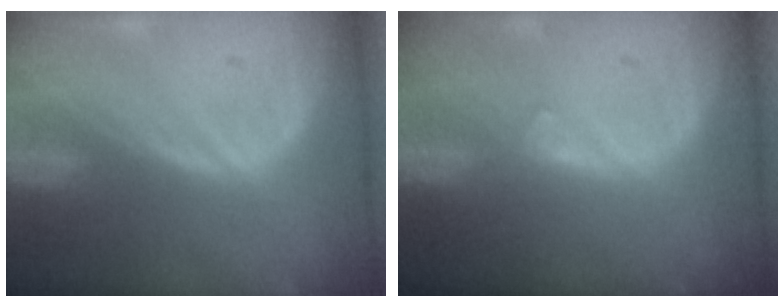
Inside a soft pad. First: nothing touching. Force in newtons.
{"total": 1.1, "press": 1.0, "slide": 0.2}